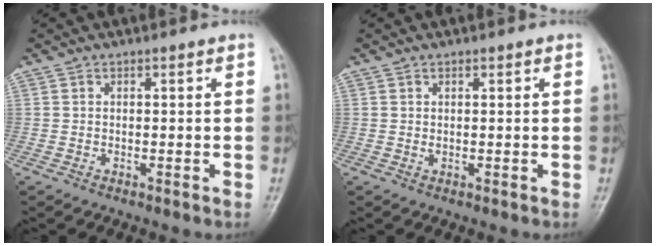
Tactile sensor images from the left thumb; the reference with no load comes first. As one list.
[{"total": 0.8, "force": [0.4, 0.4, 0.5], "torque": [-0.006, -0.002, 0.006]}]